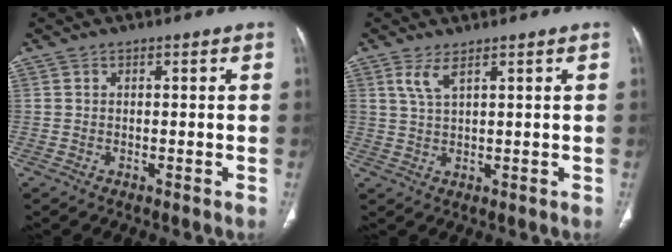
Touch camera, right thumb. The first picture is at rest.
{"total": 3.2, "force": [1.9, 0.7, 2.5], "torque": [-0.060, -0.008, 0.046]}